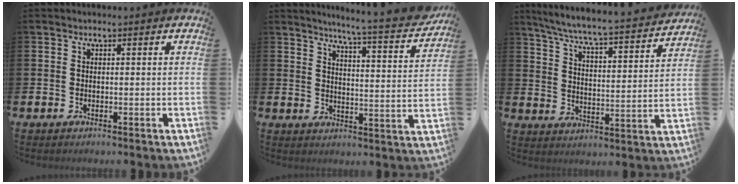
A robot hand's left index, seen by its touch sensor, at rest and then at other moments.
{"total": 6.3, "force": [5.9, -0.4, 2.1], "torque": [-0.049, -0.052, 0.093]}
{"total": 6.6, "force": [6.1, 0.2, 2.5], "torque": [-0.078, -0.052, 0.100]}